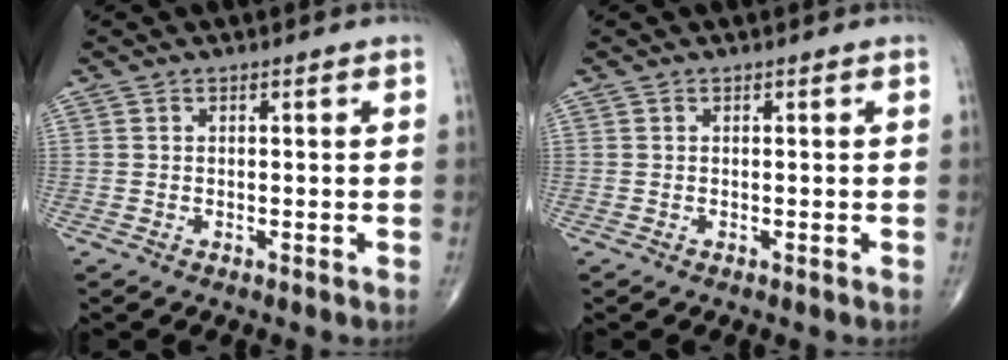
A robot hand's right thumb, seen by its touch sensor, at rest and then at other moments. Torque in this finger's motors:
{"motor_torque": [0.00, 0.00, -0.03, 0.03, 0.00]}